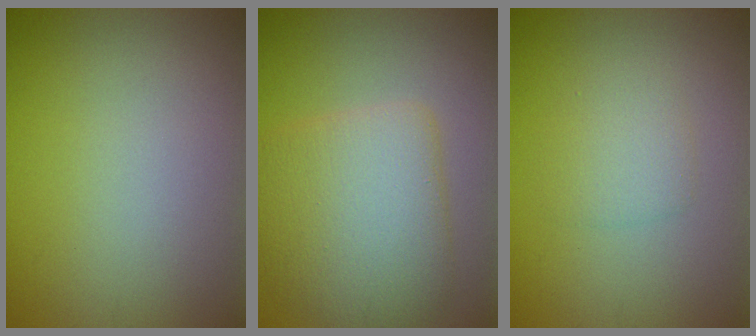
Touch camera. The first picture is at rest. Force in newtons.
{"total": 6.4, "press": 6.4, "slide": 0.2}
{"total": 1.8, "press": 1.8, "slide": 0.2}